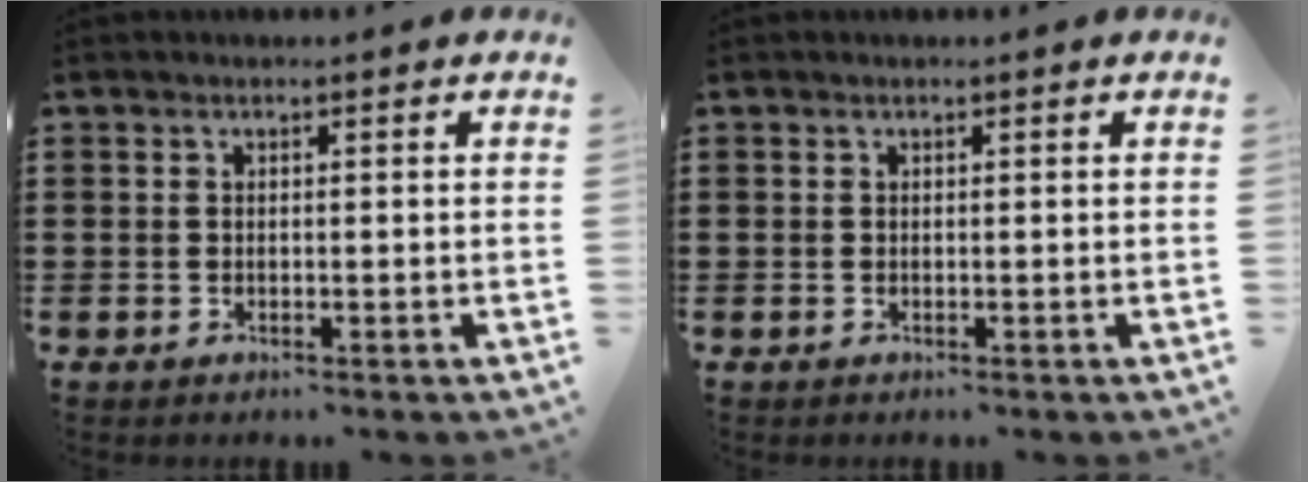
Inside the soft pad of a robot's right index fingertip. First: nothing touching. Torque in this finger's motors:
{"motor_torque": [-0.18, -0.20, 0.00, -0.01]}